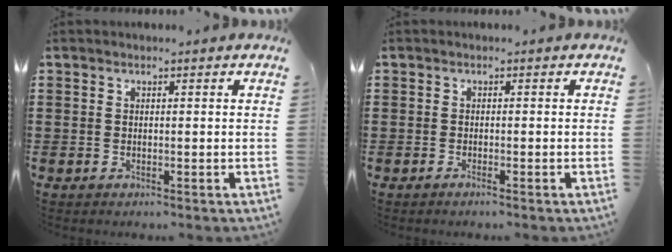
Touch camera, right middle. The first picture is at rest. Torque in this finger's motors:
{"motor_torque": [0.02, 0.02, -0.02, -0.01]}